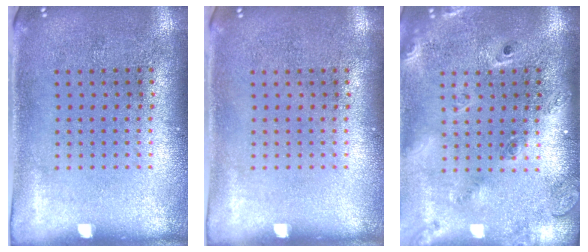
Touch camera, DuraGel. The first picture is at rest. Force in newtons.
{"total": 0.0}
{"total": 2.4, "press": 1.7, "slide": 1.7}